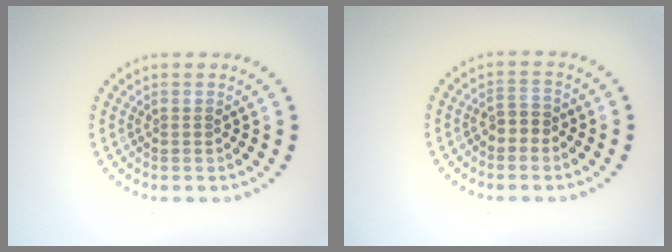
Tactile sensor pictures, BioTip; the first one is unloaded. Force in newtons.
{"total": 1.6, "press": 1.5, "slide": 0.5}